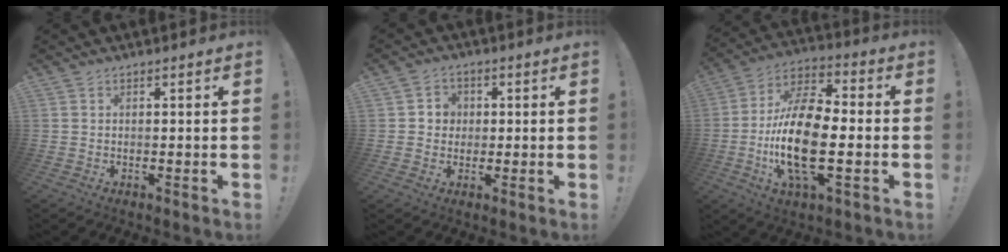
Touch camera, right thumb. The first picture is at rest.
{"total": 4.5, "force": [0.2, 4.3, 1.1], "torque": [-0.017, 0.005, 0.003]}
{"total": 20.8, "force": [-3.7, 9.9, 18.0], "torque": [-0.363, 0.013, -0.062]}